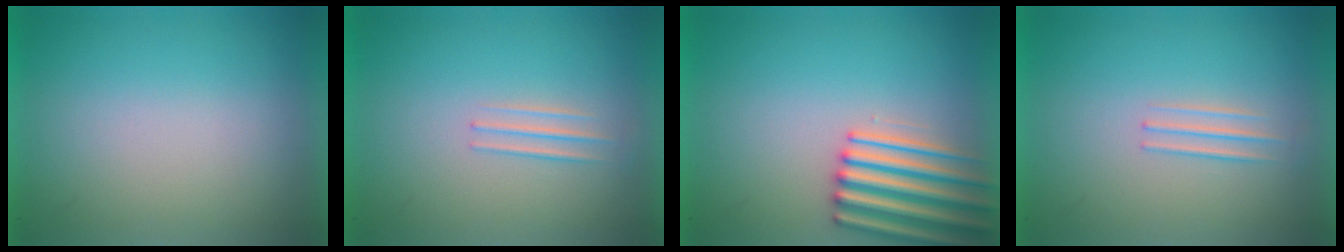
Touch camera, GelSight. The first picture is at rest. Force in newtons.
{"total": 1.4}
{"total": 5.0}
{"total": 1.3}